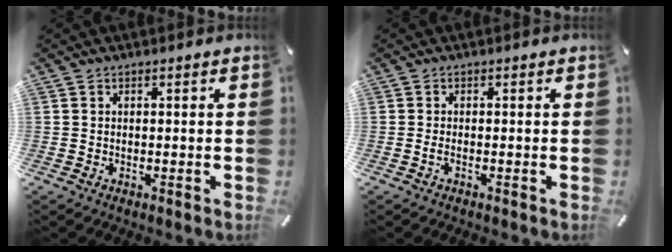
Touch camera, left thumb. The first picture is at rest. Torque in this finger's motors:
{"motor_torque": [-0.20, -0.22, 0.03, 0.03, 0.08]}